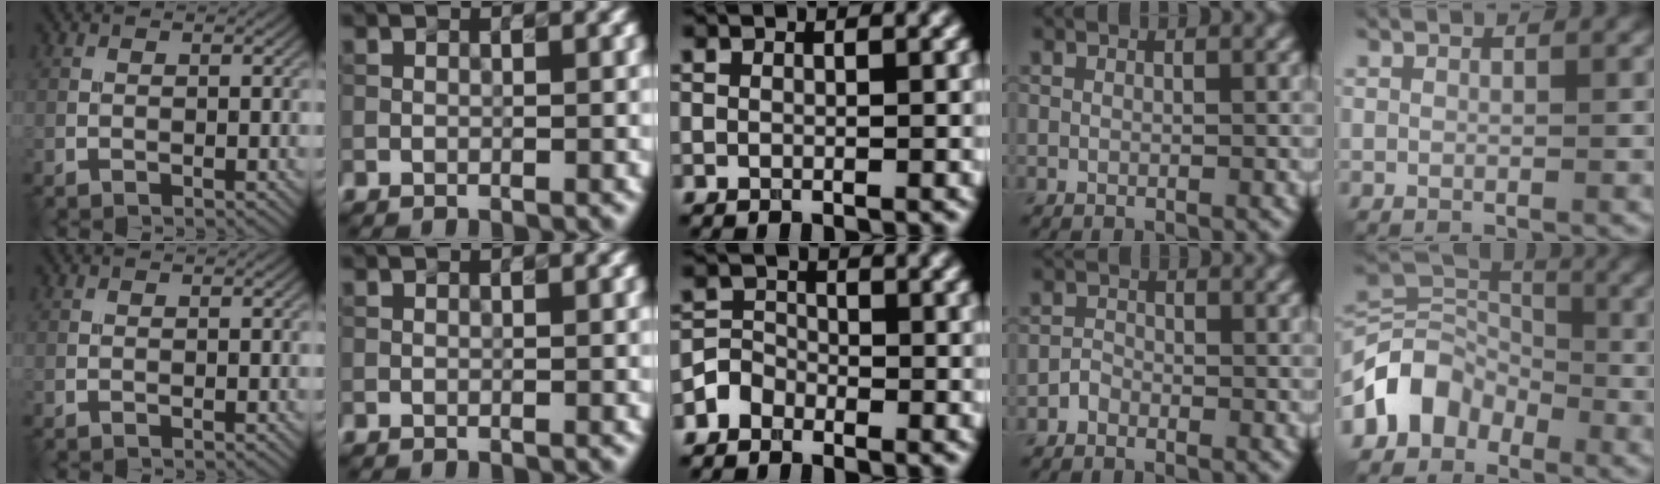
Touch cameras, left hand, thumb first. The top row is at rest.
{"middle": {"total": 1.8, "force": [-1.6, 0.9, -0.3], "torque": [0.003, 0.012, -0.027]}, "ring": {"total": 1.0, "force": [-0.8, 0.6, 0.2], "torque": [-0.001, 0.003, -0.017]}, "little": {"total": 5.3, "force": [-3.2, 3.8, 1.7], "torque": [-0.015, 0.007, -0.073]}}